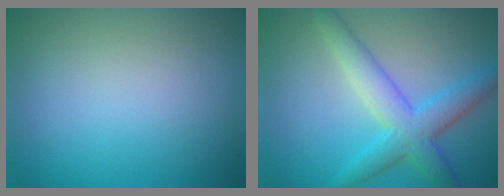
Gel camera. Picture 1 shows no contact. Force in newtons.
{"total": 5.1, "press": 5.1, "slide": 0.1}